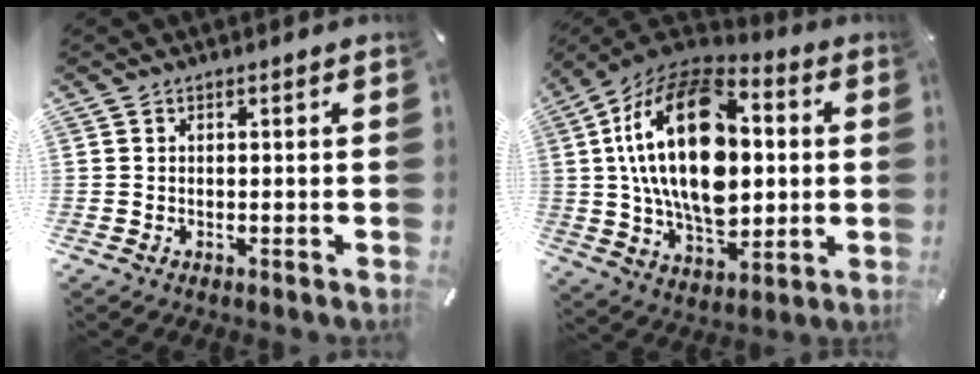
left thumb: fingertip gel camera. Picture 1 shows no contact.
{"total": 26.0, "force": [2.7, 16.4, 20.0], "torque": [-0.388, -0.001, 0.040]}